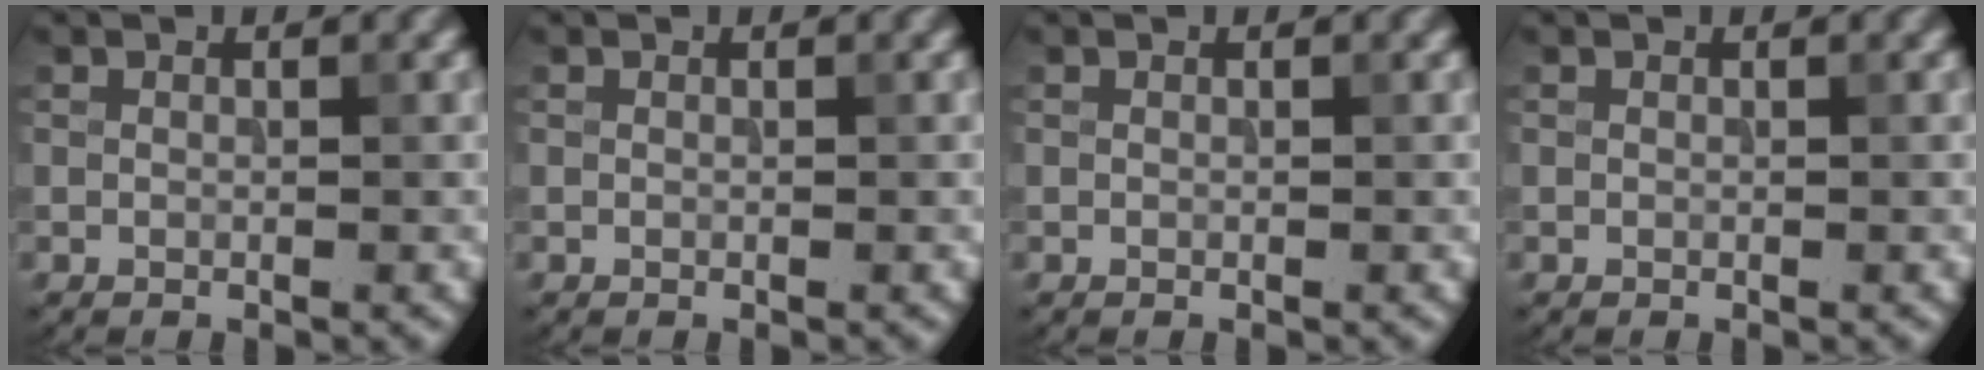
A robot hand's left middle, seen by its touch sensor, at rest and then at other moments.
{"total": 0.0}
{"total": 0.0}
{"total": 0.0}